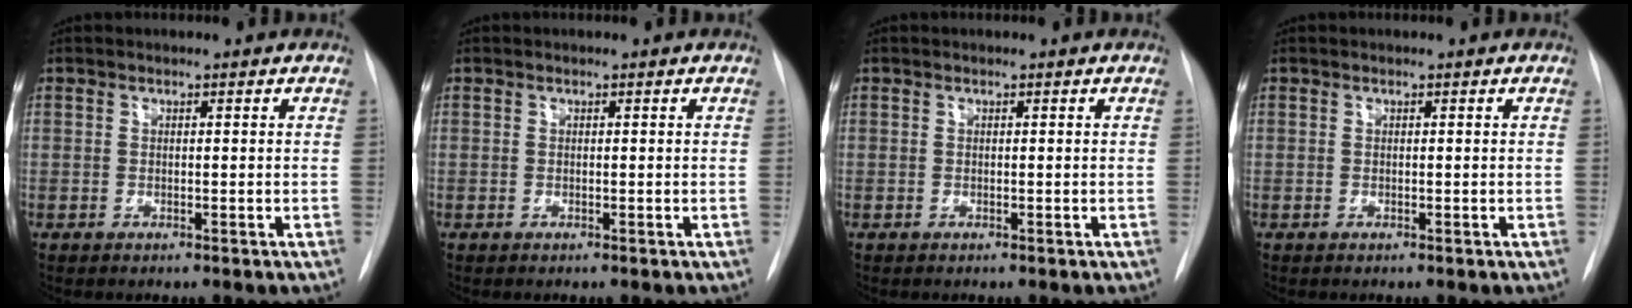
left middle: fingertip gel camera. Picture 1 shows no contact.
{"total": 0.0}
{"total": 0.0}
{"total": 0.0}